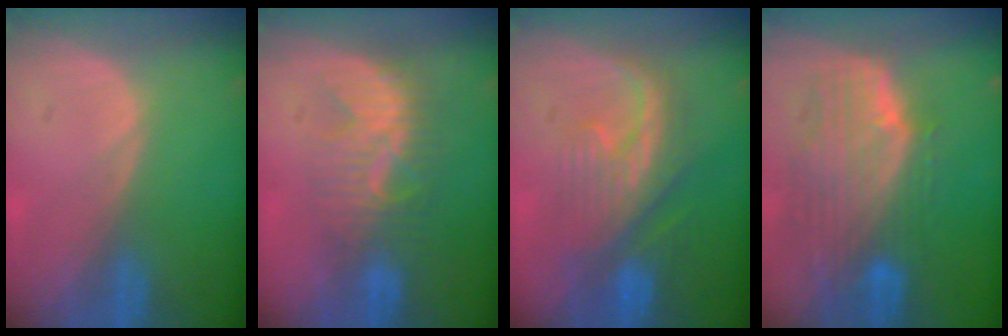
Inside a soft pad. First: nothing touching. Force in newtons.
{"total": 7.7, "press": 7.3, "slide": 2.3}
{"total": 8.1, "press": 8.0, "slide": 1.0}
{"total": 10.2, "press": 8.9, "slide": 5.0}